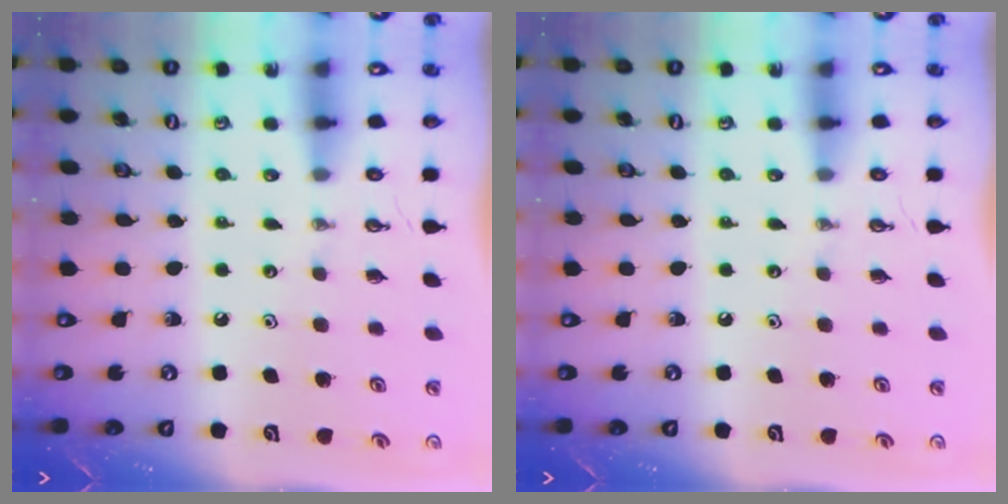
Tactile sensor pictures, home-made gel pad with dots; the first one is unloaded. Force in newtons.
{"total": 0.0}